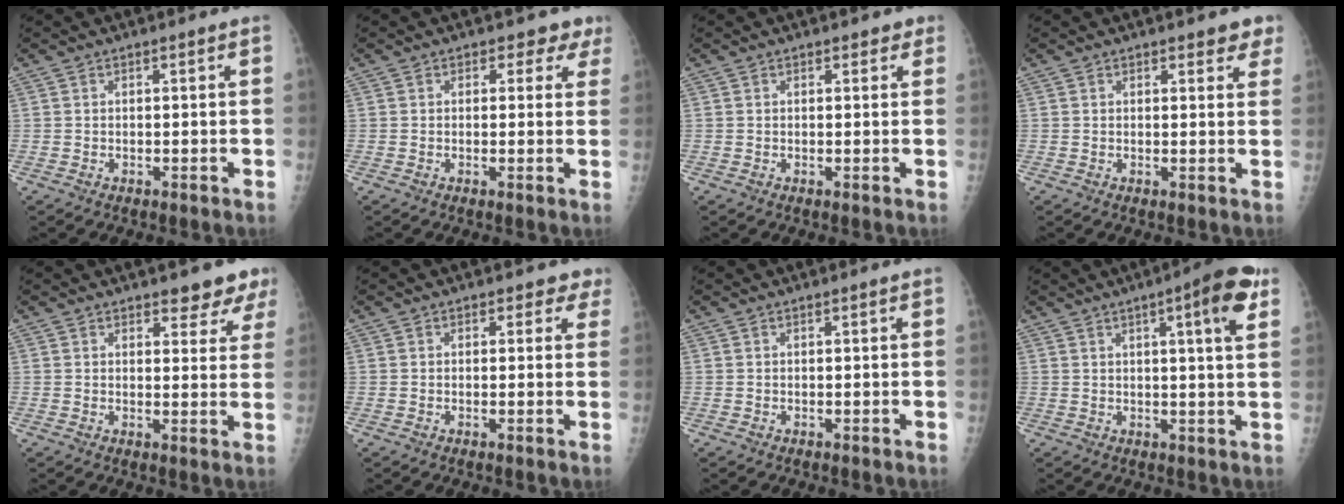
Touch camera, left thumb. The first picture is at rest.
{"total": 3.1, "force": [2.0, 2.4, 0.4], "torque": [0.027, -0.010, 0.008]}
{"total": 1.2, "force": [0.7, 0.9, 0.2], "torque": [0.019, -0.003, 0.003]}
{"total": 3.1, "force": [2.3, 1.6, 1.3], "torque": [0.019, -0.009, 0.022]}
{"total": 5.2, "force": [4.3, 2.3, 2.0], "torque": [0.011, -0.026, 0.045]}
{"total": 2.3, "force": [1.4, 1.7, 0.2], "torque": [0.030, -0.006, 0.002]}
{"total": 0.0}
{"total": 7.3, "force": [3.3, 1.1, 6.4], "torque": [-0.082, -0.005, 0.038]}